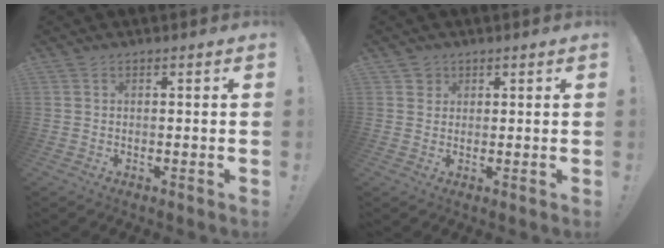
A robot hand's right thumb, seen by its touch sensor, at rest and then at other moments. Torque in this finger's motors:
{"motor_torque": [0.04, 0.01, 0.11, -0.03, -0.02]}